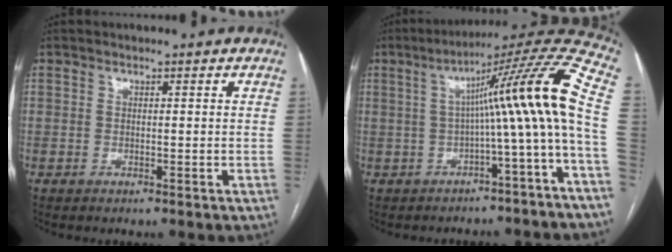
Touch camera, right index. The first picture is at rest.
{"total": 15.3, "force": [-0.9, -1.5, 15.2], "torque": [-0.206, 0.040, -0.019]}